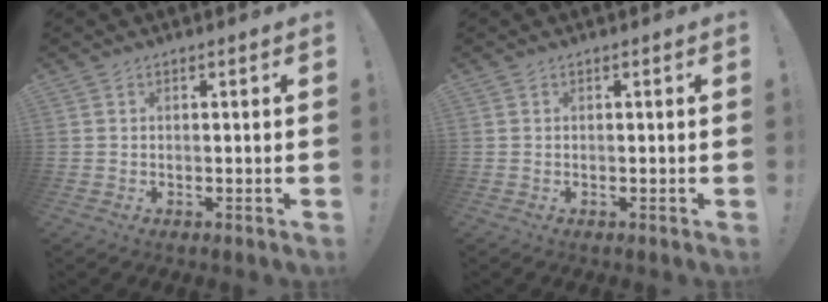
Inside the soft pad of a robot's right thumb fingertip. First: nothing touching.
{"total": 0.0}